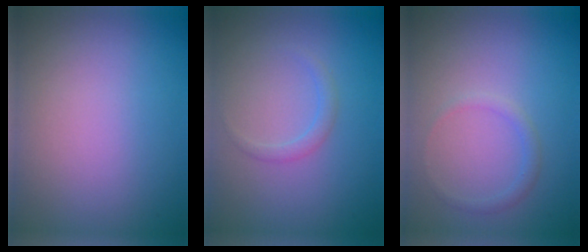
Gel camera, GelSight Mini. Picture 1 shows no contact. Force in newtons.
{"total": 1.1, "press": 1.1, "slide": 0.1}
{"total": 1.1, "press": 1.1, "slide": 0.1}